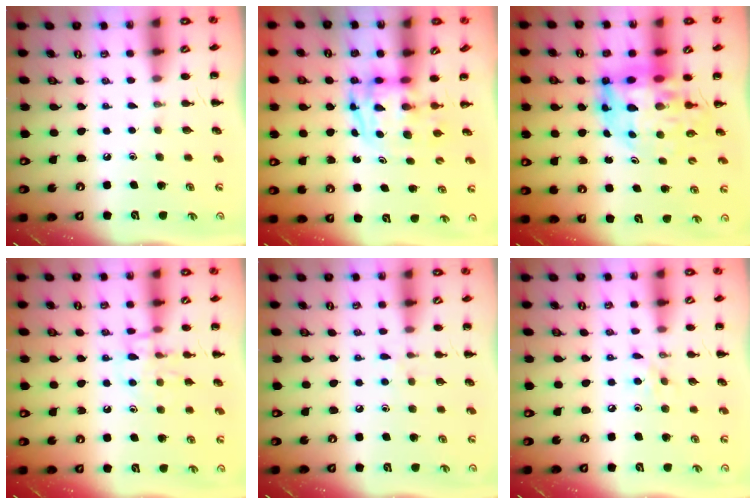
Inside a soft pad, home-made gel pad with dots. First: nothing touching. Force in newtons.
{"total": 3.8, "press": 3.7, "slide": 0.5}
{"total": 13.8, "press": 13.2, "slide": 4.1}
{"total": 10.8, "press": 10.7, "slide": 0.6}
{"total": 4.6, "press": 4.3, "slide": 1.8}
{"total": 4.6, "press": 4.3, "slide": 1.7}